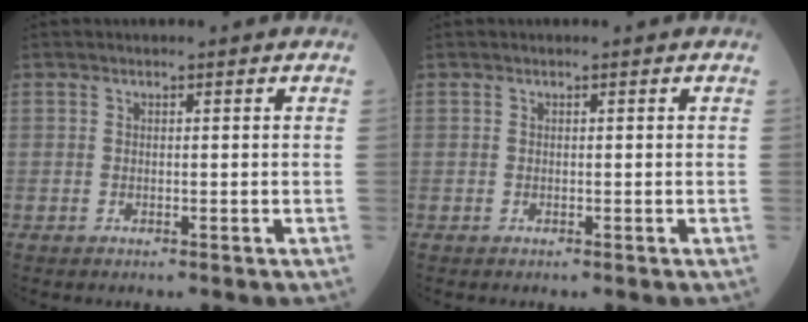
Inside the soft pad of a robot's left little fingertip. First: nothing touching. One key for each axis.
{"total": 0.0}